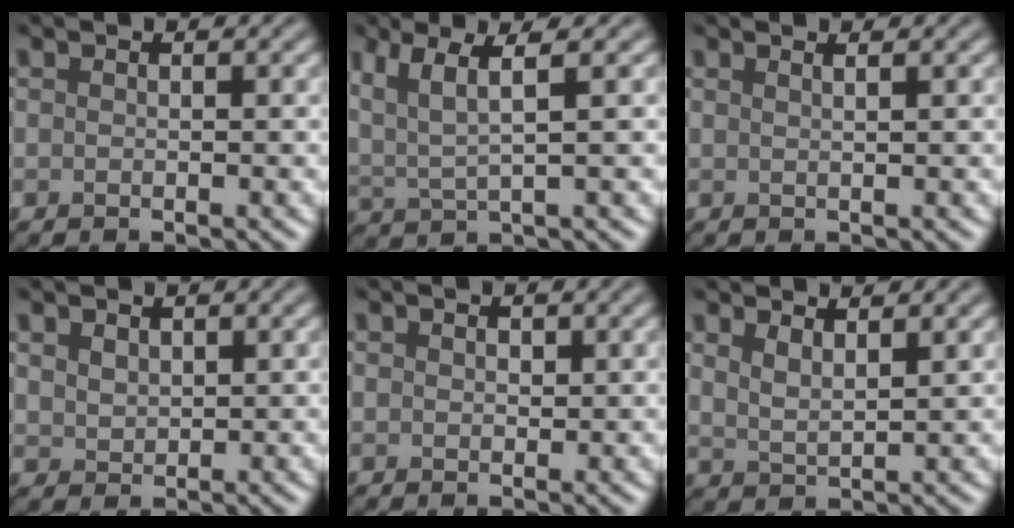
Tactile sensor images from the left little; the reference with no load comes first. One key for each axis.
{"total": 4.5, "fx": 2.2, "fy": 0.9, "fz": 3.8, "tx": -0.079, "ty": 0.001, "tz": 0.046}
{"total": 1.7, "fx": 1.0, "fy": 0.7, "fz": 1.2, "tx": 0.000, "ty": 0.001, "tz": -0.006}
{"total": 1.6, "fx": 1.0, "fy": 1.1, "fz": 0.6, "tx": -0.015, "ty": -0.001, "tz": 0.023}
{"total": 0.8, "fx": 0.4, "fy": 0.5, "fz": 0.4, "tx": -0.008, "ty": -0.001, "tz": 0.006}
{"total": 2.3, "fx": 1.8, "fy": 0.6, "fz": 1.4, "tx": -0.027, "ty": -0.004, "tz": 0.034}